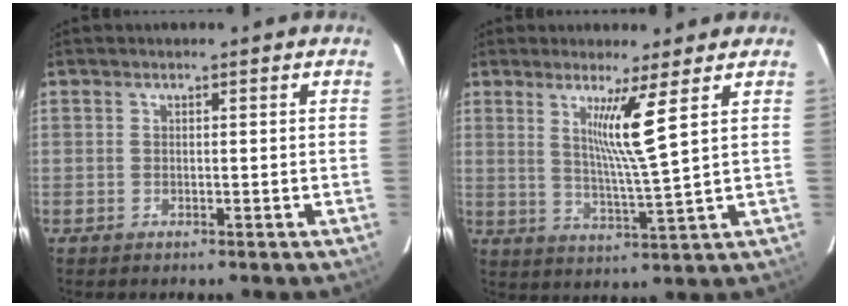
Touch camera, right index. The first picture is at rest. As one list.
[{"total": 7.1, "force": [3.0, -2.1, 6.1], "torque": [-0.109, -0.024, 0.058]}]